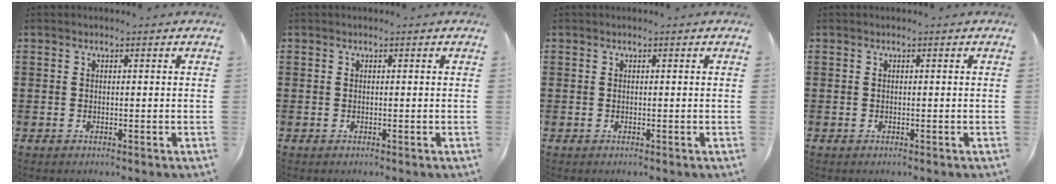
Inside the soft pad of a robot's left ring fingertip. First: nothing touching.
{"total": 0.0}
{"total": 0.0}
{"total": 0.0}